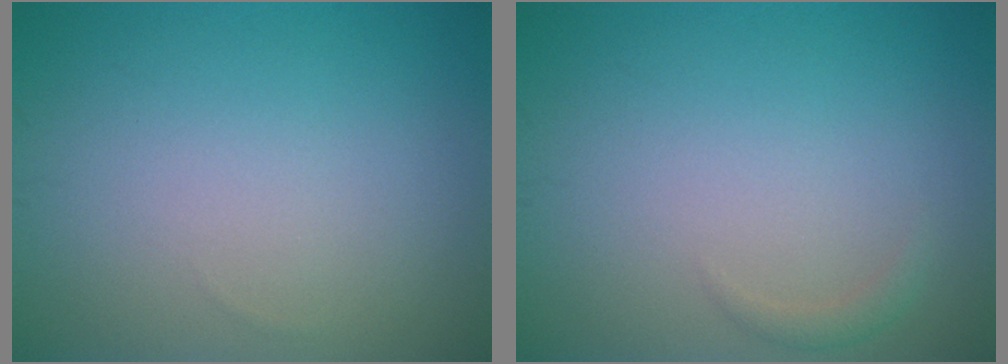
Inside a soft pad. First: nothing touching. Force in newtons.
{"total": 0.9, "press": 0.9, "slide": 0.1}